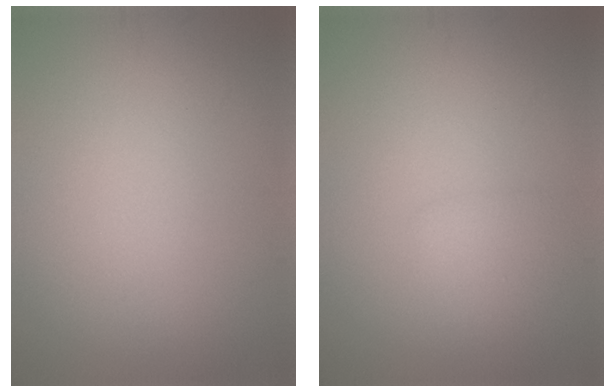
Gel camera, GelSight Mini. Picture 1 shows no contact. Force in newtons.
{"total": 1.5, "press": 1.4, "slide": 0.1}